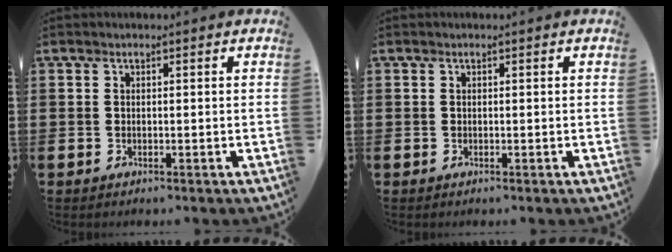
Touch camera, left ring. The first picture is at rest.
{"total": 0.0}